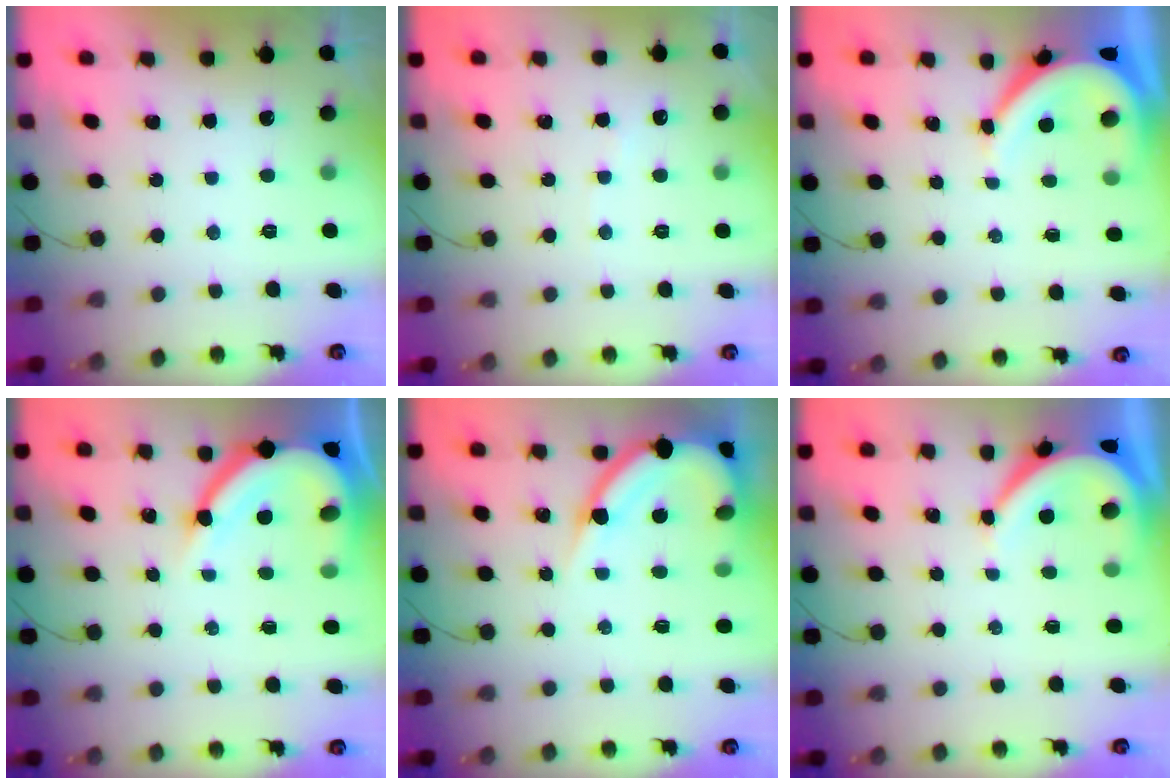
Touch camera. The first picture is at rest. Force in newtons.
{"total": 2.9, "press": 2.9, "slide": 0.5}
{"total": 8.0, "press": 7.9, "slide": 0.9}
{"total": 13.0, "press": 12.9, "slide": 1.4}
{"total": 10.3, "press": 10.2, "slide": 0.9}
{"total": 6.7, "press": 6.6, "slide": 0.8}